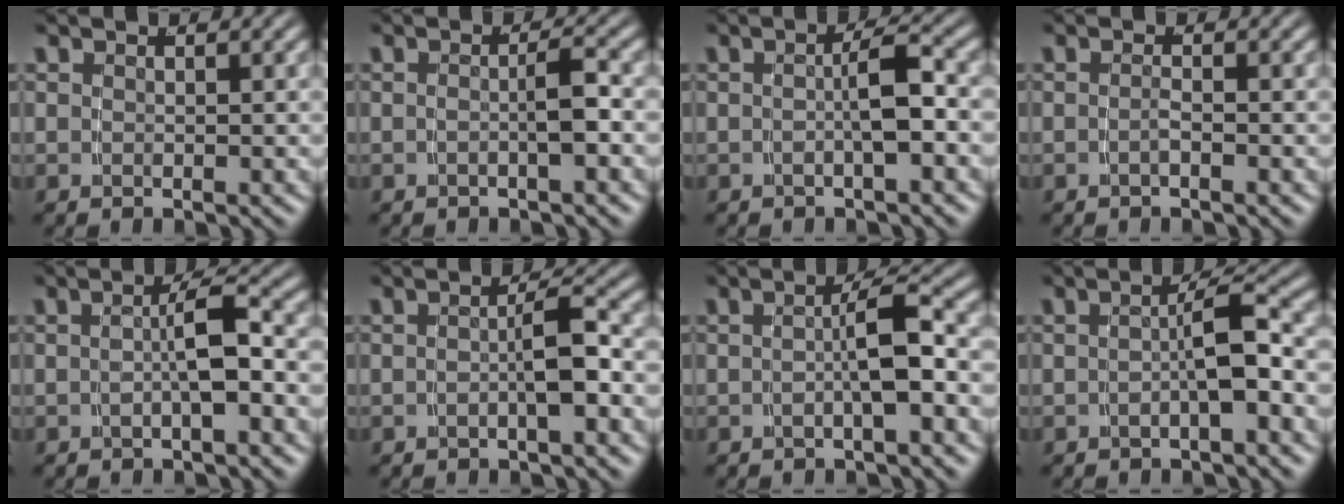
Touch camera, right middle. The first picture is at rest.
{"total": 1.9, "force": [-0.7, -0.4, 1.7], "torque": [-0.024, -0.001, -0.009]}
{"total": 2.6, "force": [-0.7, -0.3, 2.5], "torque": [-0.030, 0.002, -0.010]}
{"total": 1.0, "force": [-0.9, -0.2, 0.6], "torque": [-0.014, 0.000, -0.016]}
{"total": 2.9, "force": [-1.0, -0.1, 2.8], "torque": [-0.037, 0.003, -0.013]}
{"total": 2.7, "force": [-1.0, -0.2, 2.5], "torque": [-0.032, 0.000, -0.014]}
{"total": 3.2, "force": [-0.9, -0.2, 3.1], "torque": [-0.040, 0.004, -0.013]}
{"total": 3.0, "force": [-1.1, -0.2, 2.8], "torque": [-0.034, 0.003, -0.016]}